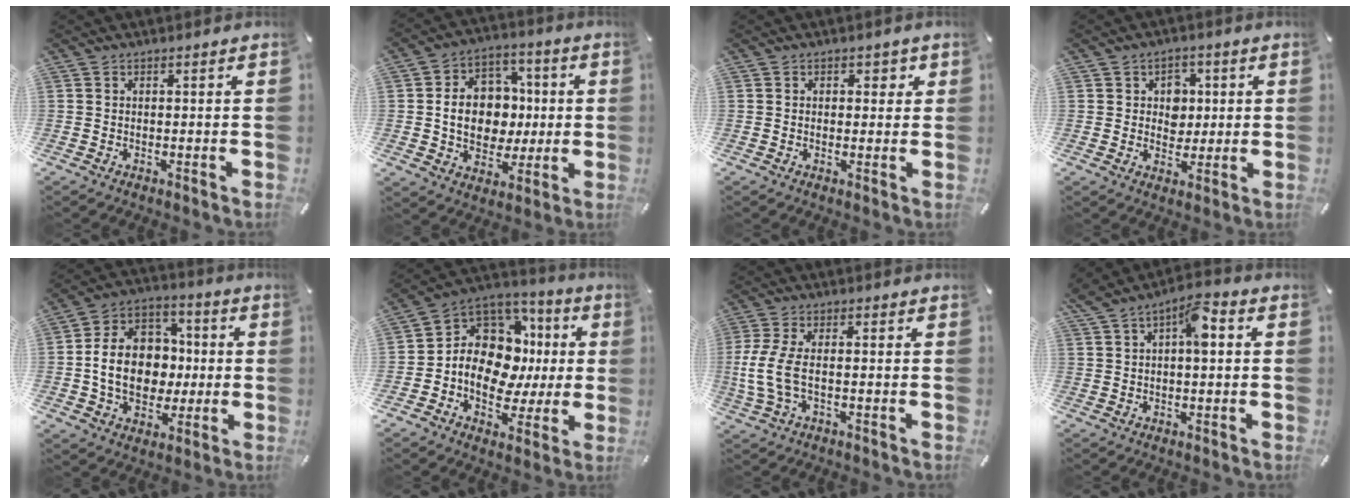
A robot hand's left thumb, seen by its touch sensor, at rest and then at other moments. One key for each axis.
{"total": 13.3, "fx": -0.2, "fy": 11.2, "fz": 7.3, "tx": -0.129, "ty": 0.013, "tz": 0.003}
{"total": 2.0, "fx": 0.4, "fy": 1.7, "fz": 1.0, "tx": 0.002, "ty": -0.003, "tz": -0.001}
{"total": 6.1, "fx": 0.9, "fy": 5.5, "fz": 2.3, "tx": -0.029, "ty": 0.002, "tz": 0.010}
{"total": 15.4, "fx": -1.6, "fy": 12.6, "fz": 8.7, "tx": -0.179, "ty": 0.019, "tz": -0.024}
{"total": 13.4, "fx": 0.7, "fy": 10.9, "fz": 7.7, "tx": -0.133, "ty": -0.027, "tz": 0.018}
{"total": 7.8, "fx": -0.9, "fy": 3.0, "fz": 7.2, "tx": -0.163, "ty": -0.015, "tz": -0.019}
{"total": 7.6, "fx": 2.3, "fy": 3.3, "fz": 6.5, "tx": -0.102, "ty": 0.005, "tz": 0.035}